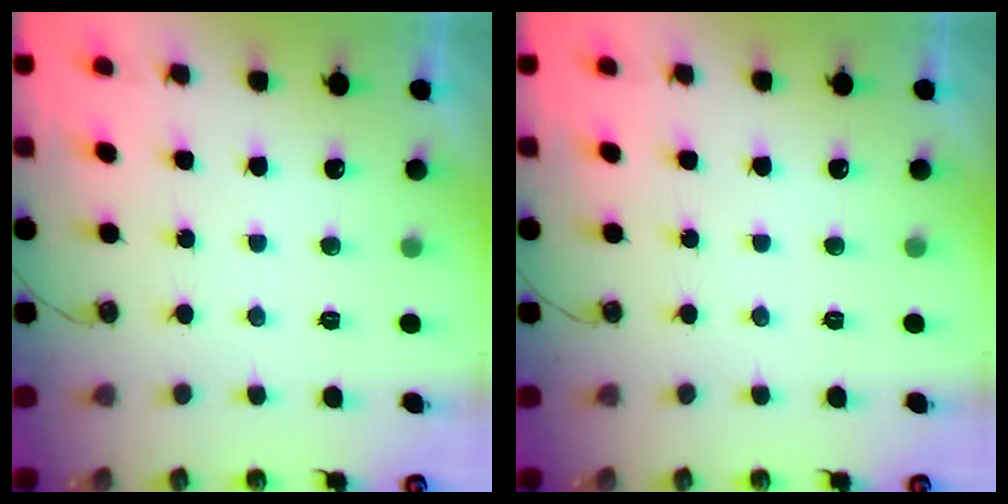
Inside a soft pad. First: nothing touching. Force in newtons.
{"total": 0.0}